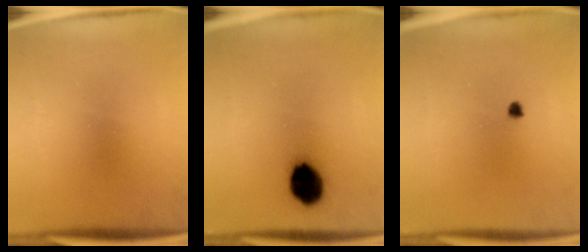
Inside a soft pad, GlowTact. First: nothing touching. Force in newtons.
{"total": 9.1}
{"total": 1.0}